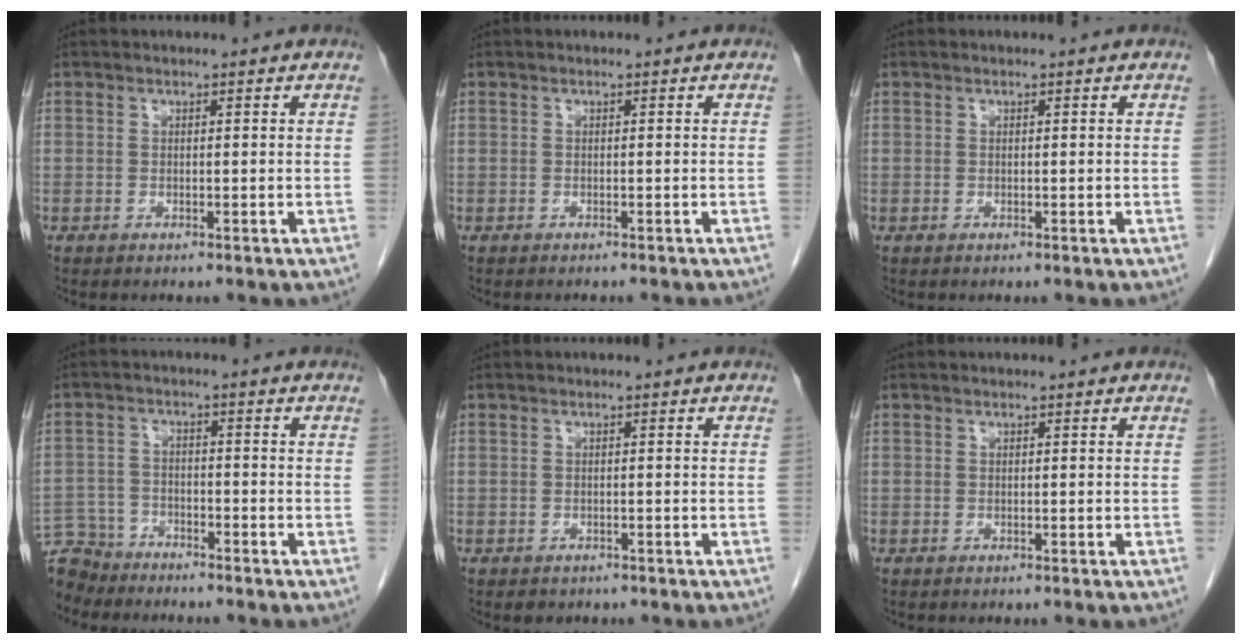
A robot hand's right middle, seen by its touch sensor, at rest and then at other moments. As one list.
[{"total": 3.0, "force": [-2.7, 0.3, 1.1], "torque": [-0.014, -0.003, -0.032]}, {"total": 0.0}, {"total": 7.2, "force": [-6.7, 2.6, -0.2], "torque": [0.001, 0.000, -0.127]}, {"total": 1.4, "force": [-1.0, 0.9, 0.3], "torque": [-0.008, 0.000, -0.010]}, {"total": 0.0}]